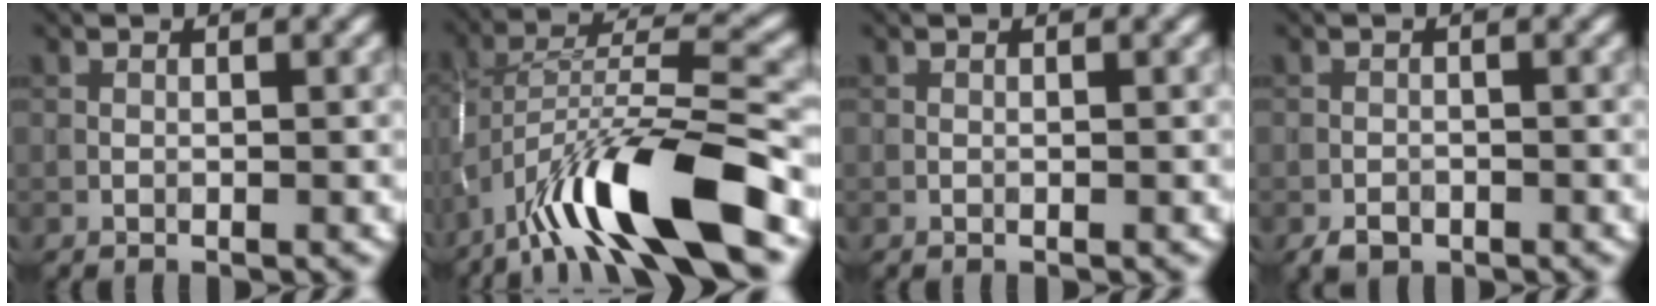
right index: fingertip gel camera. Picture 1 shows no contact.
{"total": 11.9, "force": [-7.1, 2.7, 9.2], "torque": [-0.159, 0.013, -0.129]}
{"total": 0.0}
{"total": 1.5, "force": [-1.1, 0.9, 0.6], "torque": [-0.007, -0.002, -0.021]}